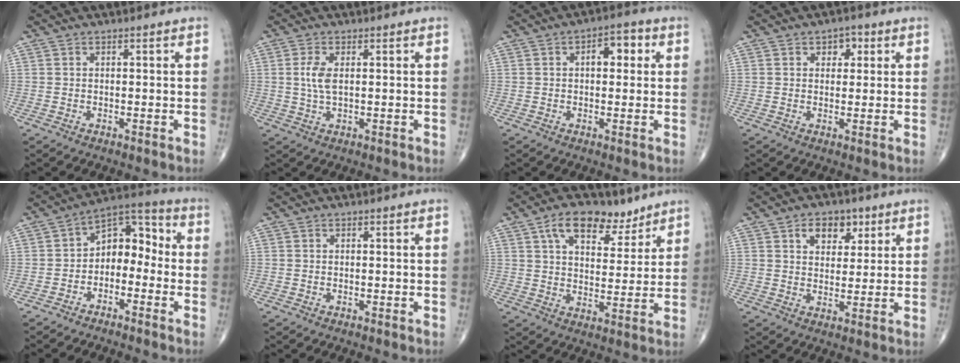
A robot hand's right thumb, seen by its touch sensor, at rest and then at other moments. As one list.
[{"total": 4.0, "force": [0.6, 1.8, 3.5], "torque": [-0.082, 0.000, 0.013]}, {"total": 5.4, "force": [1.2, 3.0, 4.3], "torque": [-0.041, 0.011, 0.010]}, {"total": 3.4, "force": [1.4, 2.4, 1.9], "torque": [-0.002, -0.002, 0.015]}, {"total": 9.2, "force": [-1.9, 6.3, 6.4], "torque": [-0.064, 0.052, -0.050]}, {"total": 0.0}, {"total": 11.9, "force": [7.2, 6.4, 7.0], "torque": [-0.088, -0.029, 0.121]}, {"total": 7.0, "force": [3.5, 4.7, 3.8], "torque": [-0.026, -0.013, 0.051]}]